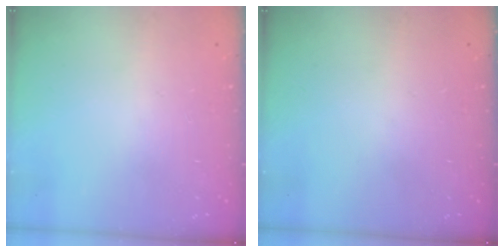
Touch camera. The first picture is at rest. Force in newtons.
{"total": 0.0}